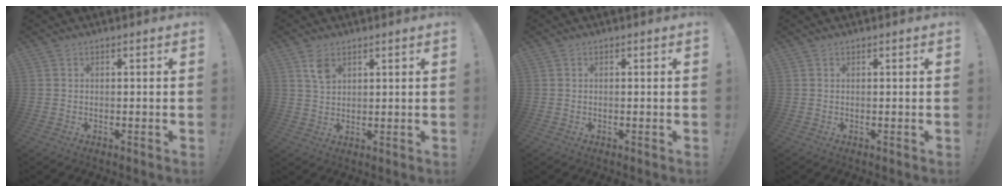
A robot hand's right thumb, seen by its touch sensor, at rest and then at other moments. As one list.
[{"total": 4.7, "force": [2.6, 2.7, 2.9], "torque": [-0.042, -0.010, 0.047]}, {"total": 0.0}, {"total": 0.0}]